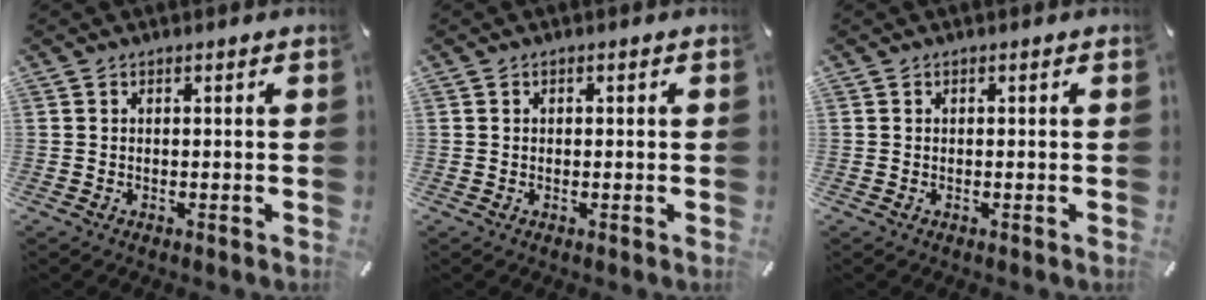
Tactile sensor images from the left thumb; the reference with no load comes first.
{"total": 0.5, "force": [0.0, 0.5, 0.2], "torque": [-0.005, 0.002, -0.001]}
{"total": 0.0}